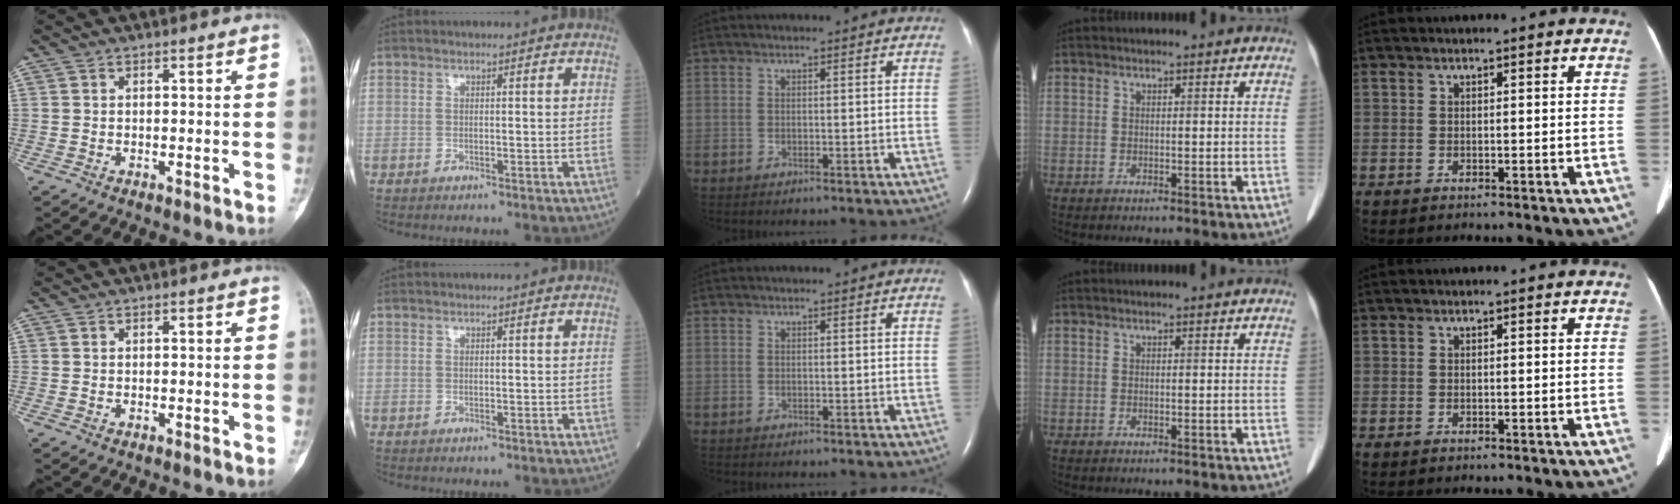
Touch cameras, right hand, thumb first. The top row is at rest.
{}